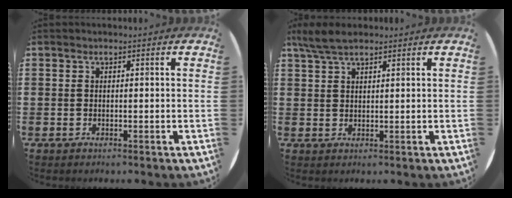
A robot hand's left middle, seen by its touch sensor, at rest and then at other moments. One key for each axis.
{"total": 3.7, "fx": 2.9, "fy": 0.8, "fz": 2.1, "tx": -0.046, "ty": 0.004, "tz": 0.054}